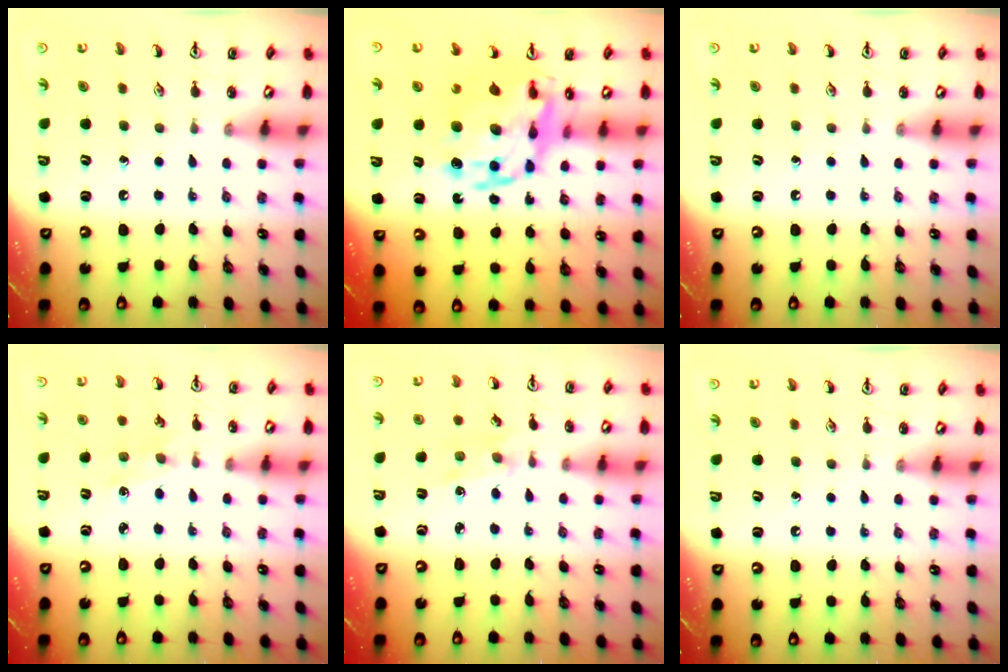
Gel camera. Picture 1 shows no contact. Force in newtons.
{"total": 18.3, "press": 18.2, "slide": 1.6}
{"total": 0.0}
{"total": 1.1, "press": 1.1, "slide": 0.2}
{"total": 2.1, "press": 2.0, "slide": 0.3}
{"total": 0.0}